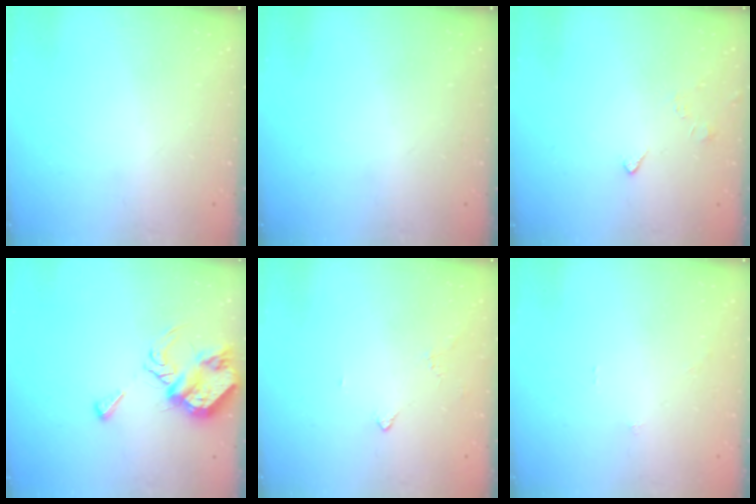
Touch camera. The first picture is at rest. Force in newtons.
{"total": 0.0}
{"total": 2.8, "press": 2.8, "slide": 0.5}
{"total": 8.1, "press": 8.1, "slide": 0.3}
{"total": 1.8, "press": 1.7, "slide": 0.4}
{"total": 0.0}